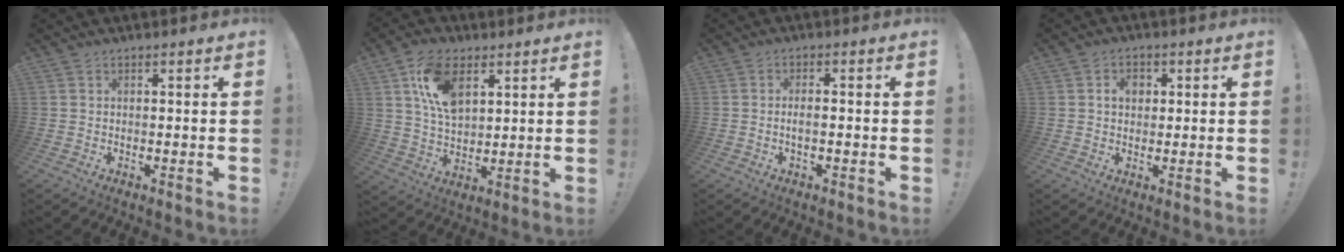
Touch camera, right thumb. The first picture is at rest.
{"total": 13.6, "force": [6.1, 8.2, 8.9], "torque": [-0.162, -0.008, 0.115]}
{"total": 2.3, "force": [-0.7, 0.7, 2.1], "torque": [-0.040, 0.005, -0.014]}
{"total": 4.2, "force": [0.8, 3.2, 2.6], "torque": [-0.041, 0.005, 0.010]}